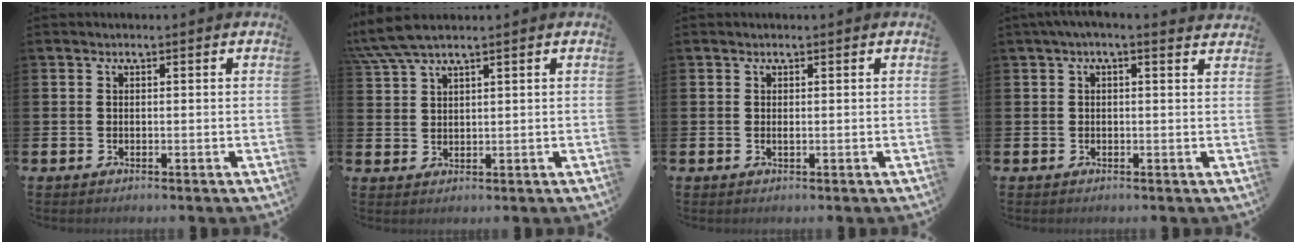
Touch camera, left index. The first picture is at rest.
{"total": 4.6, "force": [3.9, 0.4, 2.4], "torque": [-0.061, -0.003, 0.073]}
{"total": 0.0}
{"total": 1.3, "force": [0.9, 0.0, 0.9], "torque": [-0.016, -0.002, 0.015]}